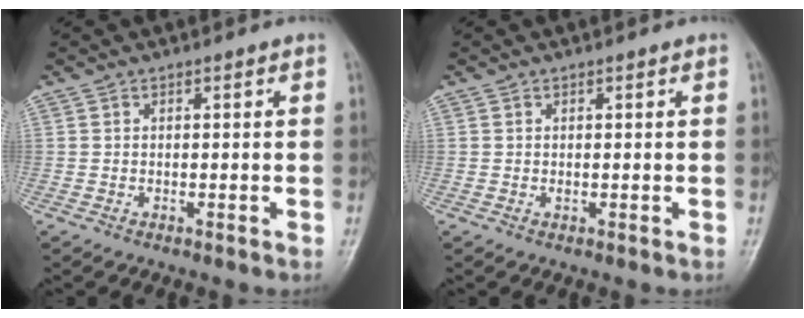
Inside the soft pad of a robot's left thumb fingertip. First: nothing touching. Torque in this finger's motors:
{"motor_torque": [0.02, 0.12, 0.15, 0.14, 0.00]}